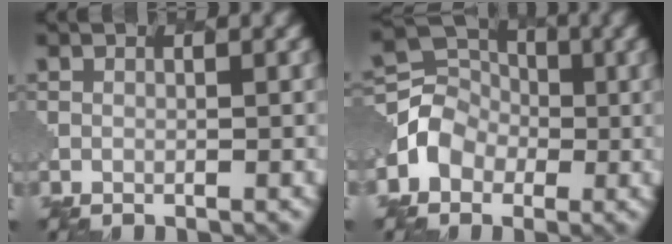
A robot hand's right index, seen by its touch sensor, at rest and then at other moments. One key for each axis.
{"total": 3.3, "fx": -1.1, "fy": 3.0, "fz": 0.8, "tx": -0.014, "ty": 0.004, "tz": -0.028}